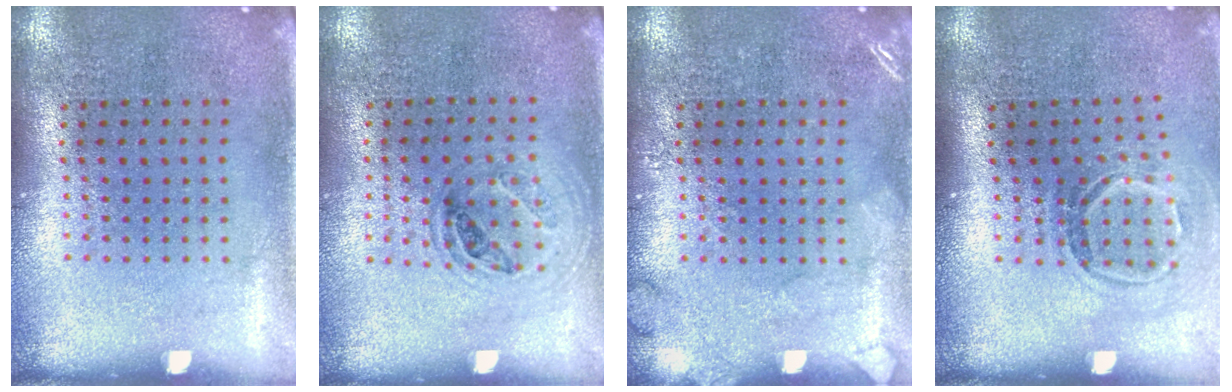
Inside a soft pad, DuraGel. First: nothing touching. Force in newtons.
{"total": 0.9, "press": 0.9, "slide": 0.2}
{"total": 1.7, "press": 1.6, "slide": 0.3}
{"total": 1.6, "press": 1.1, "slide": 1.2}